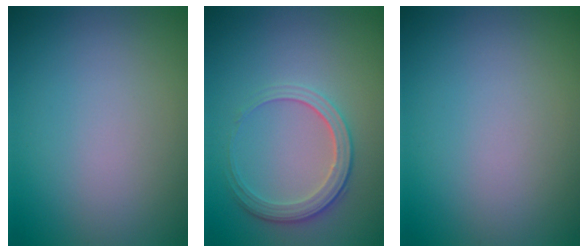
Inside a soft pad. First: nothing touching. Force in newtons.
{"total": 2.7, "press": 2.5, "slide": 1.2}
{"total": 0.0}